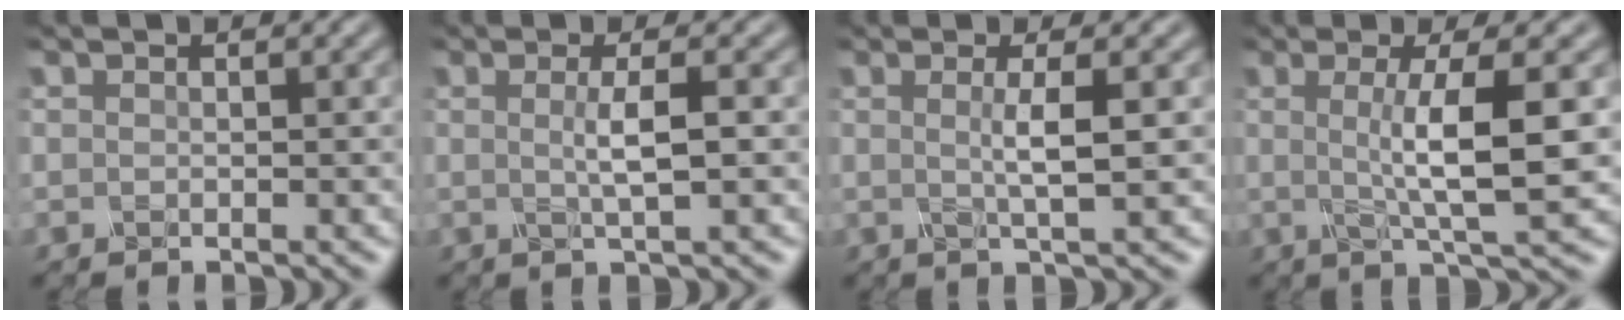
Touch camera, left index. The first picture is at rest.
{"total": 2.8, "force": [0.1, 0.6, 2.7], "torque": [-0.047, 0.000, -0.002]}
{"total": 3.0, "force": [0.2, 0.6, 3.0], "torque": [-0.050, -0.001, -0.001]}
{"total": 6.2, "force": [0.4, 1.1, 6.1], "torque": [-0.100, 0.003, 0.005]}